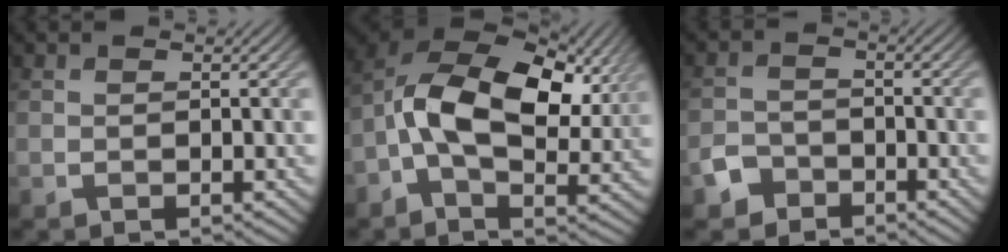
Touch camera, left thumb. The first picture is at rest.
{"total": 14.9, "force": [1.3, 8.6, 12.2], "torque": [-0.241, 0.013, 0.011]}
{"total": 3.4, "force": [-2.5, 2.1, 0.8], "torque": [-0.016, 0.000, -0.058]}